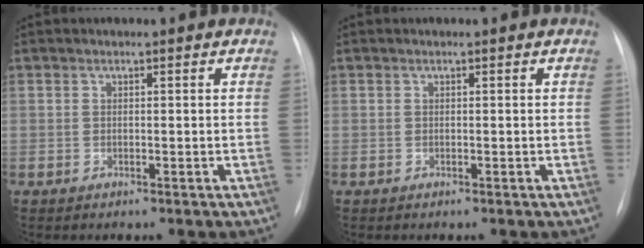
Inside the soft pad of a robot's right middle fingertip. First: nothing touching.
{"total": 0.0}